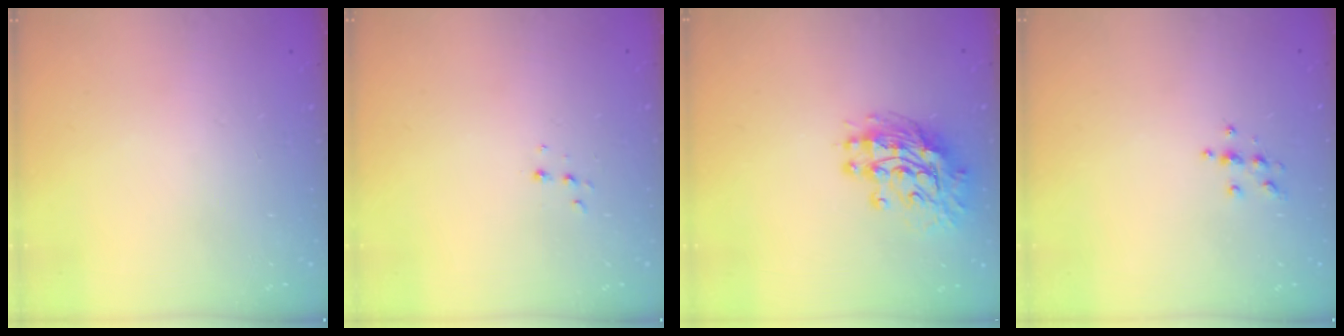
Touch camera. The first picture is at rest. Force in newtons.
{"total": 4.1, "press": 4.0, "slide": 0.8}
{"total": 12.5, "press": 12.4, "slide": 1.0}
{"total": 4.5, "press": 4.4, "slide": 0.6}